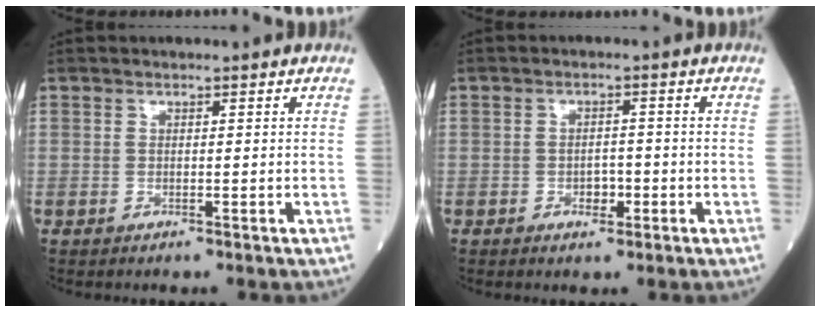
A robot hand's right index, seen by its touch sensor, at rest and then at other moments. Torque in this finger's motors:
{"motor_torque": [0.01, -0.11, 0.00, 0.00]}